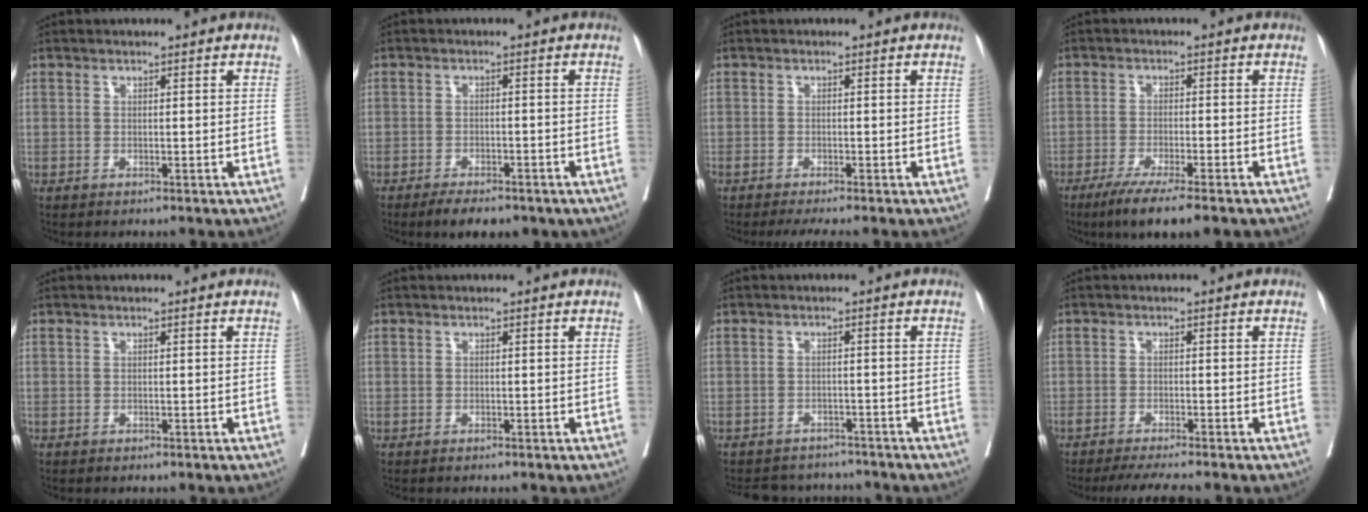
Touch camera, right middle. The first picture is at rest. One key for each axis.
{"total": 6.3, "fx": -4.8, "fy": 2.4, "fz": 3.5, "tx": -0.041, "ty": -0.003, "tz": -0.060}
{"total": 3.4, "fx": -2.9, "fy": -0.1, "fz": 1.7, "tx": -0.022, "ty": -0.008, "tz": -0.048}
{"total": 9.3, "fx": -6.9, "fy": 0.7, "fz": 6.3, "tx": -0.089, "ty": -0.018, "tz": -0.102}
{"total": 0.0}
{"total": 0.0}
{"total": 7.5, "fx": -7.1, "fy": 2.3, "fz": 0.7, "tx": -0.006, "ty": 0.011, "tz": -0.090}
{"total": 5.5, "fx": -4.8, "fy": -0.1, "fz": 2.6, "tx": -0.032, "ty": -0.014, "tz": -0.078}